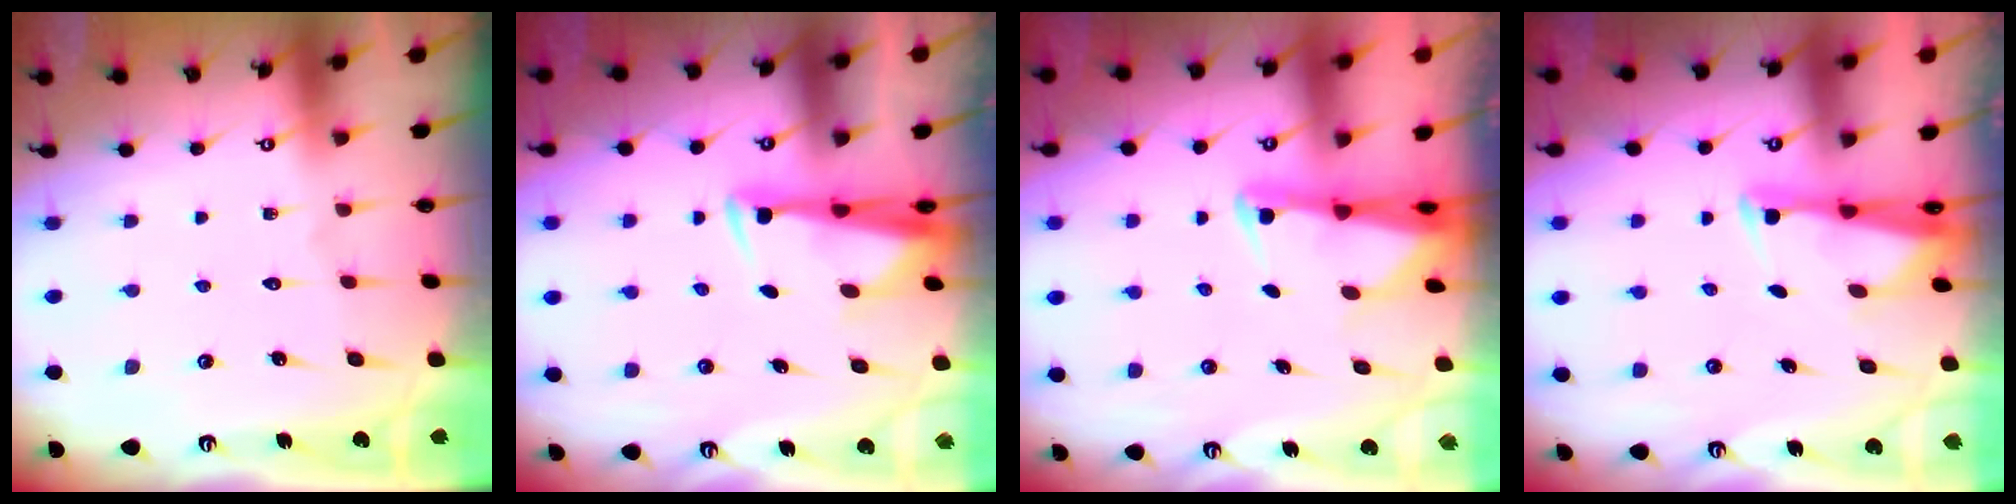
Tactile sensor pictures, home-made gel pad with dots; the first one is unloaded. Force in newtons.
{"total": 3.2, "press": 3.1, "slide": 0.7}
{"total": 2.4, "press": 2.3, "slide": 0.5}
{"total": 2.6, "press": 2.5, "slide": 0.7}